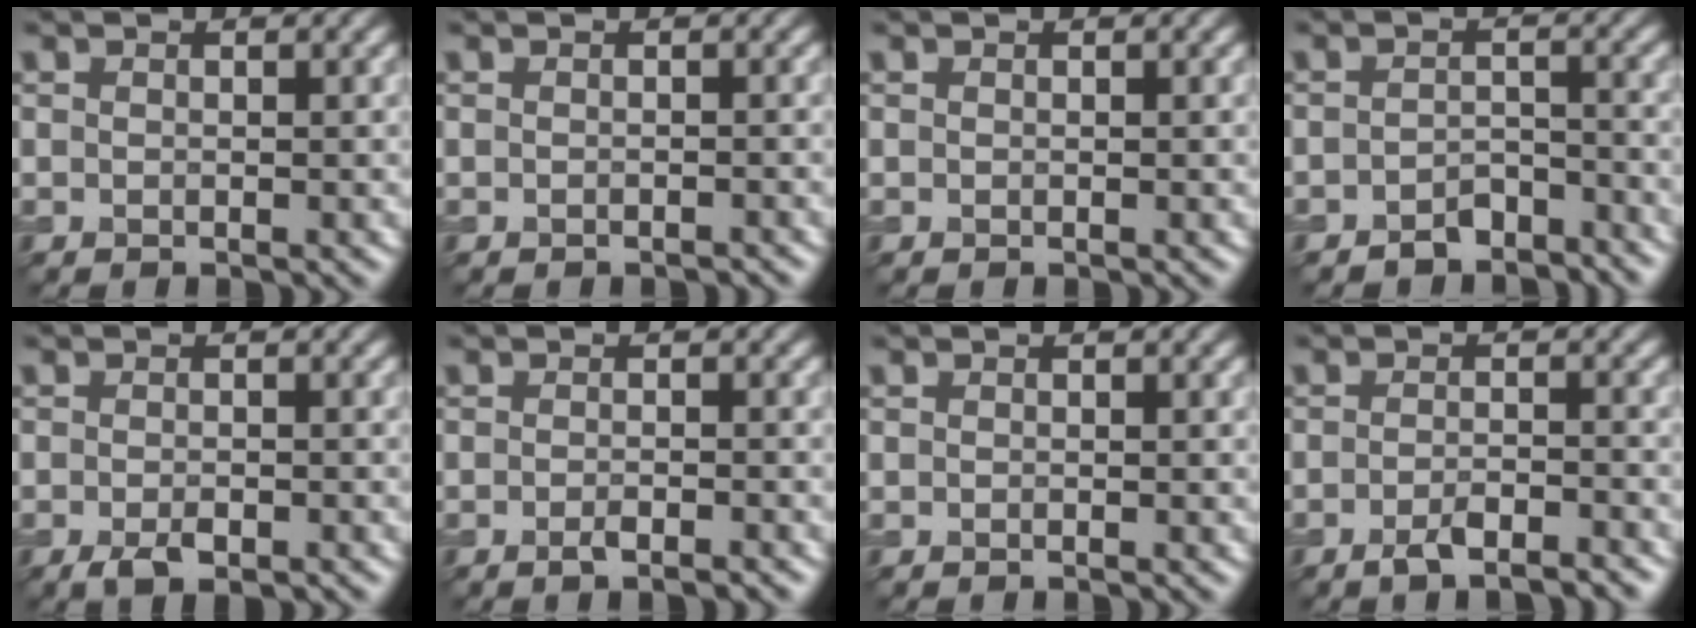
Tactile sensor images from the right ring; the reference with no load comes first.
{"total": 0.6, "force": [-0.6, 0.1, 0.2], "torque": [-0.002, -0.001, -0.009]}
{"total": 0.0}
{"total": 3.2, "force": [-2.6, 1.5, 0.9], "torque": [-0.011, 0.005, -0.046]}
{"total": 2.3, "force": [-1.3, 0.9, 1.7], "torque": [-0.031, -0.005, -0.024]}
{"total": 1.5, "force": [-1.0, 0.3, 1.1], "torque": [-0.017, -0.001, -0.018]}
{"total": 0.0}
{"total": 2.9, "force": [-2.2, 0.7, 1.8], "torque": [-0.027, 0.001, -0.040]}